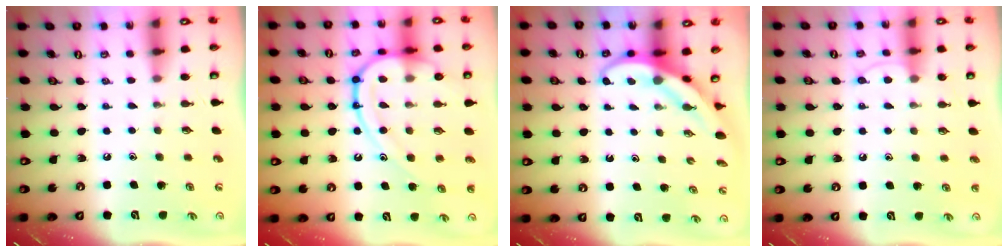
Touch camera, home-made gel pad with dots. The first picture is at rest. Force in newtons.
{"total": 16.7, "press": 16.6, "slide": 1.7}
{"total": 3.9, "press": 3.9, "slide": 0.4}
{"total": 6.7, "press": 6.7, "slide": 0.6}